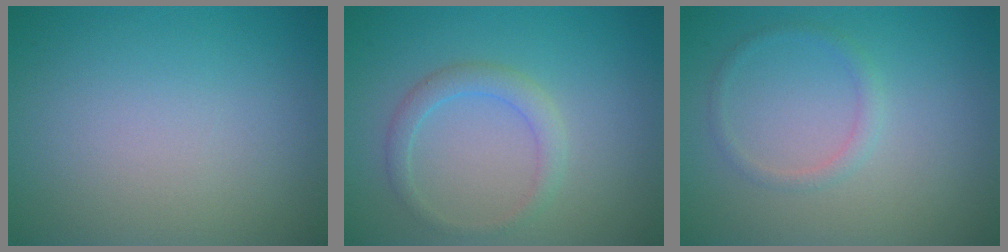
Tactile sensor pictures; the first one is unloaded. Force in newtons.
{"total": 2.0, "press": 2.0, "slide": 0.3}
{"total": 1.2, "press": 1.2, "slide": 0.0}